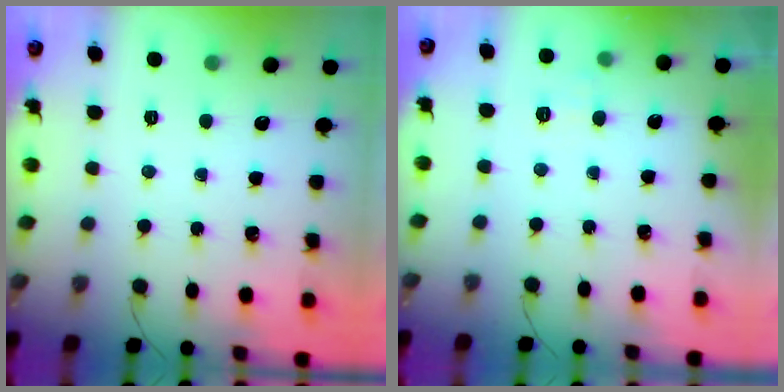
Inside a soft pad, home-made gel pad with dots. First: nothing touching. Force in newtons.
{"total": 4.3, "press": 4.1, "slide": 1.3}